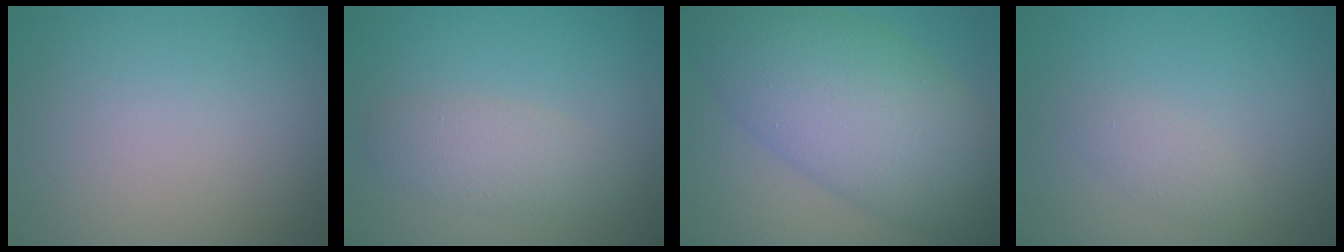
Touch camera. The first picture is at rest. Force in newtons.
{"total": 2.8, "press": 2.8, "slide": 0.1}
{"total": 10.3, "press": 10.3, "slide": 0.1}
{"total": 1.2, "press": 1.2, "slide": 0.1}